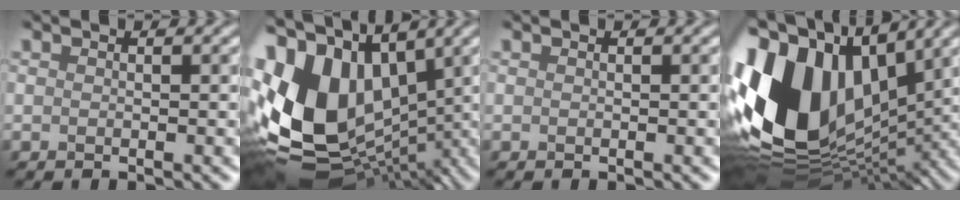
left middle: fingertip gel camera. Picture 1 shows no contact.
{"total": 14.6, "force": [2.6, 10.6, 9.7], "torque": [-0.231, 0.004, 0.048]}
{"total": 0.0}
{"total": 17.6, "force": [2.5, 12.1, 12.6], "torque": [-0.298, 0.009, 0.043]}